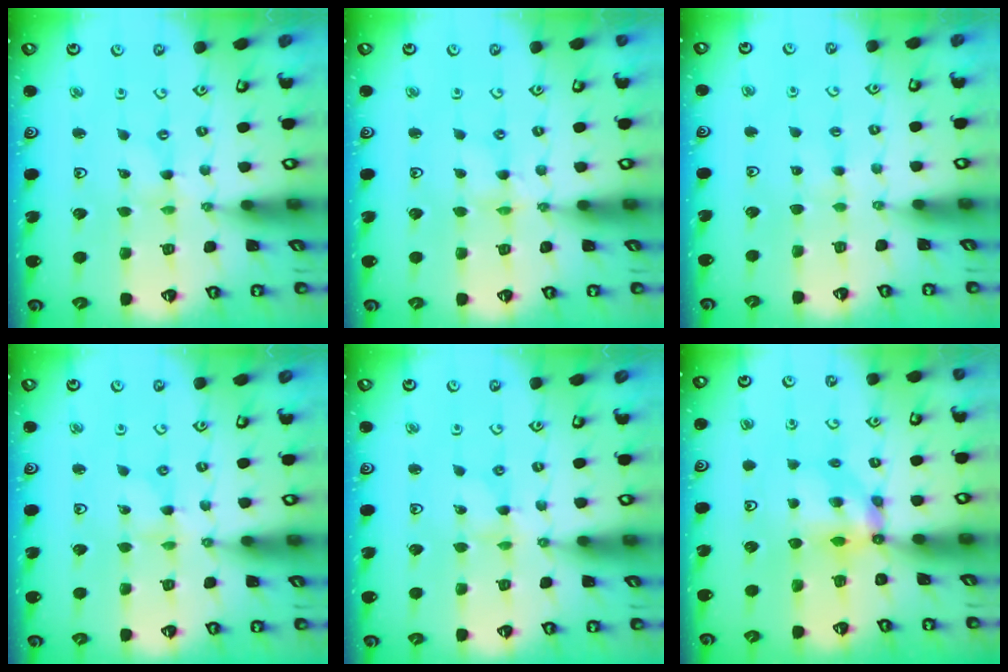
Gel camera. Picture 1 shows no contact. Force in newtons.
{"total": 1.0, "press": 0.9, "slide": 0.2}
{"total": 1.8, "press": 1.7, "slide": 0.4}
{"total": 0.0}
{"total": 0.0}
{"total": 6.1, "press": 6.1, "slide": 0.2}